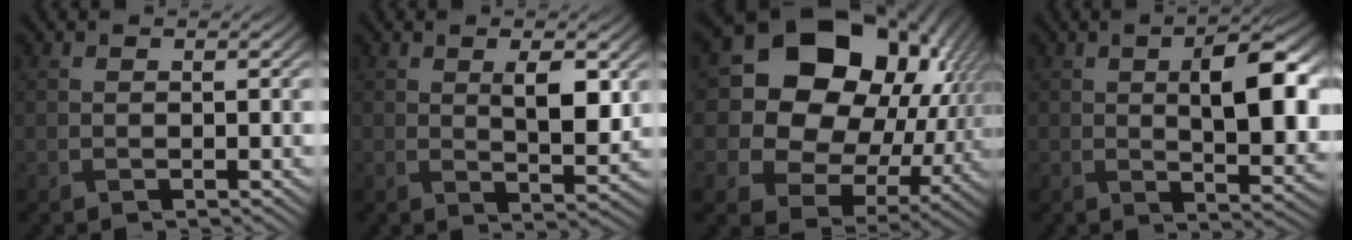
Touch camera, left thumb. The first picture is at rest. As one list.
[{"total": 4.3, "force": [1.4, 1.6, 3.7], "torque": [-0.075, -0.008, 0.029]}, {"total": 20.4, "force": [5.3, 16.6, 10.6], "torque": [-0.236, 0.022, 0.116]}, {"total": 9.2, "force": [1.4, 3.8, 8.2], "torque": [-0.132, -0.004, 0.028]}]